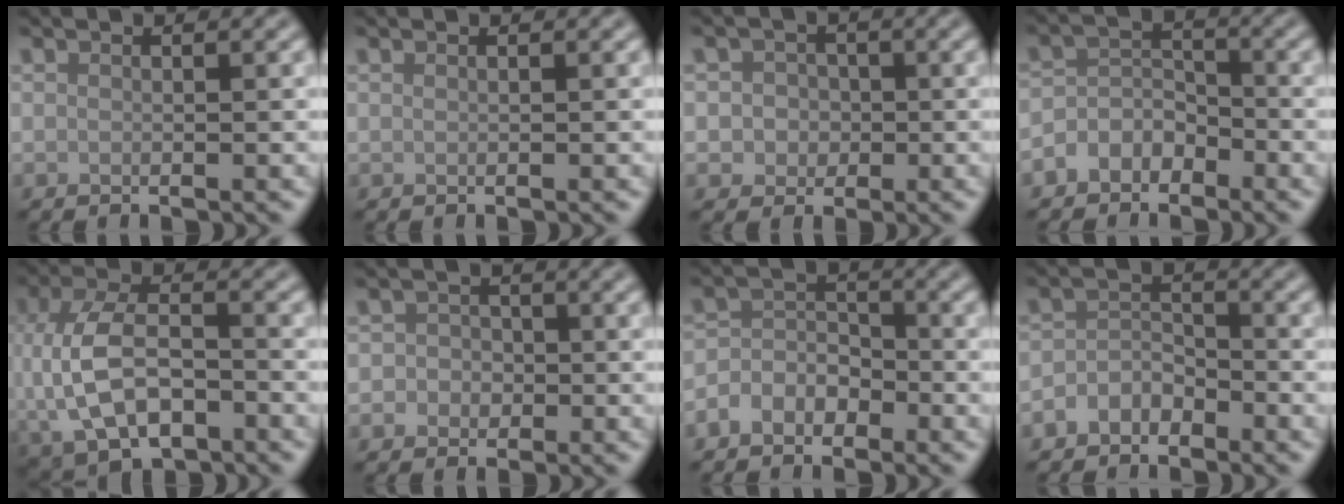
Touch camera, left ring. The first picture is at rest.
{"total": 0.0}
{"total": 2.9, "force": [0.0, 2.7, 1.0], "torque": [0.005, 0.006, -0.015]}
{"total": 2.8, "force": [-1.9, 1.9, 0.8], "torque": [-0.004, 0.011, -0.044]}
{"total": 8.9, "force": [-2.2, 5.6, 6.6], "torque": [-0.148, -0.009, -0.044]}
{"total": 2.3, "force": [-0.3, 2.2, 0.6], "torque": [0.014, 0.005, -0.023]}
{"total": 2.8, "force": [-1.8, 1.9, 1.1], "torque": [-0.010, 0.010, -0.043]}
{"total": 2.2, "force": [-1.6, 1.3, 0.7], "torque": [-0.012, 0.010, -0.033]}